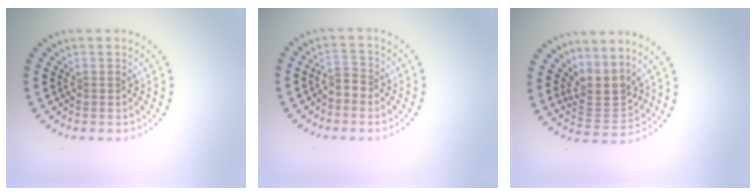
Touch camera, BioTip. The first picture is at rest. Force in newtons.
{"total": 1.4, "press": 1.2, "slide": 0.7}
{"total": 3.1, "press": 2.2, "slide": 2.2}